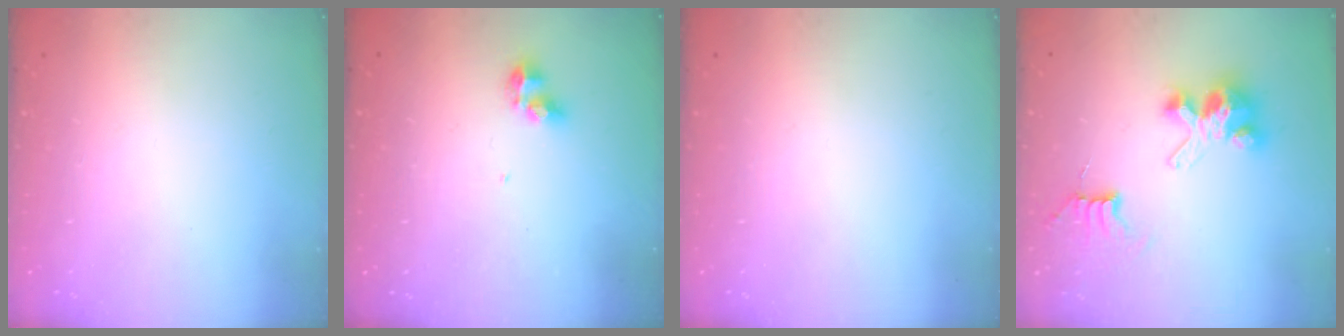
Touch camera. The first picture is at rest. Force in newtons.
{"total": 4.7, "press": 4.7, "slide": 0.3}
{"total": 0.0}
{"total": 7.8, "press": 7.8, "slide": 0.6}